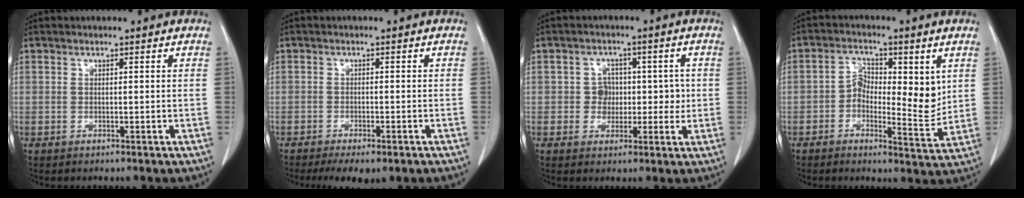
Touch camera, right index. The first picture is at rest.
{"total": 5.7, "force": [-4.1, 2.1, 3.4], "torque": [-0.046, -0.009, -0.057]}
{"total": 4.5, "force": [0.0, 4.2, 1.5], "torque": [0.002, 0.020, -0.001]}
{"total": 8.2, "force": [0.9, 4.2, 7.0], "torque": [-0.099, 0.002, 0.013]}